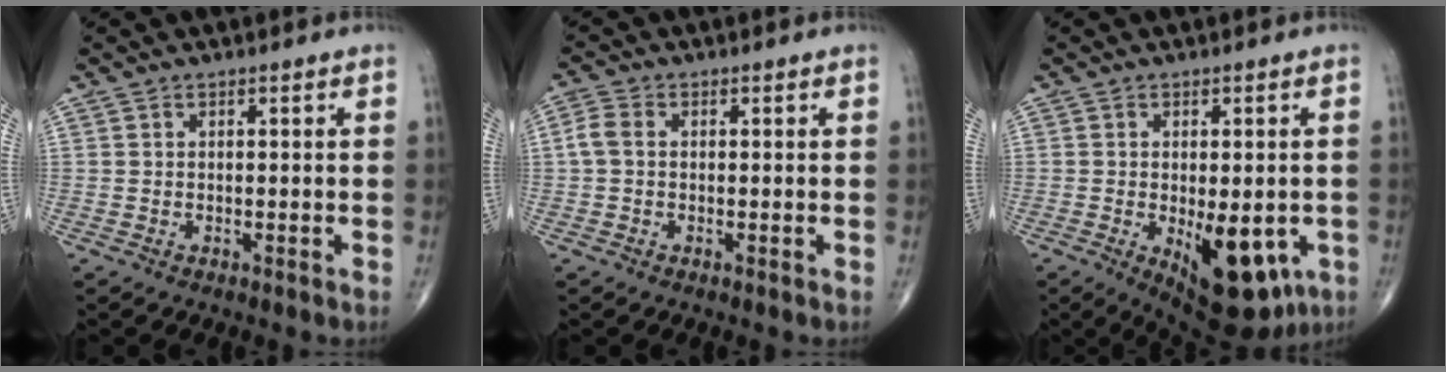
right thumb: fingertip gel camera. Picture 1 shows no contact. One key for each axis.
{"total": 3.0, "fx": 0.0, "fy": 2.1, "fz": 2.1, "tx": -0.049, "ty": 0.008, "tz": -0.006}
{"total": 14.4, "fx": -4.3, "fy": 6.9, "fz": 11.9, "tx": -0.146, "ty": -0.014, "tz": -0.040}